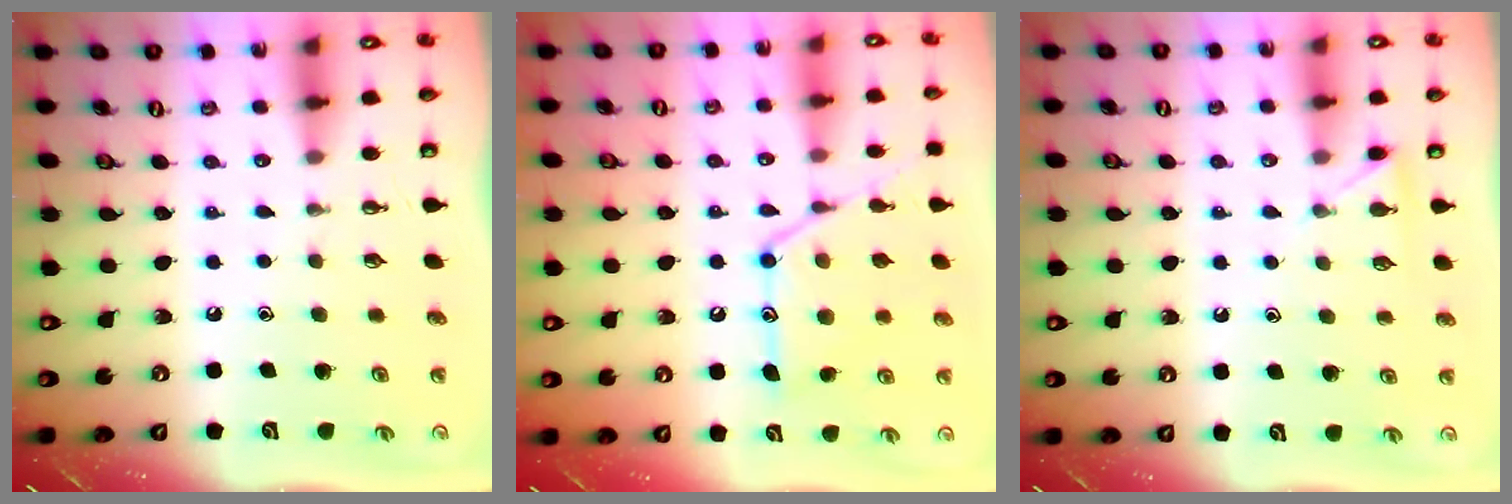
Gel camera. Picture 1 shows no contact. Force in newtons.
{"total": 14.4, "press": 14.3, "slide": 1.1}
{"total": 4.8, "press": 4.7, "slide": 0.5}